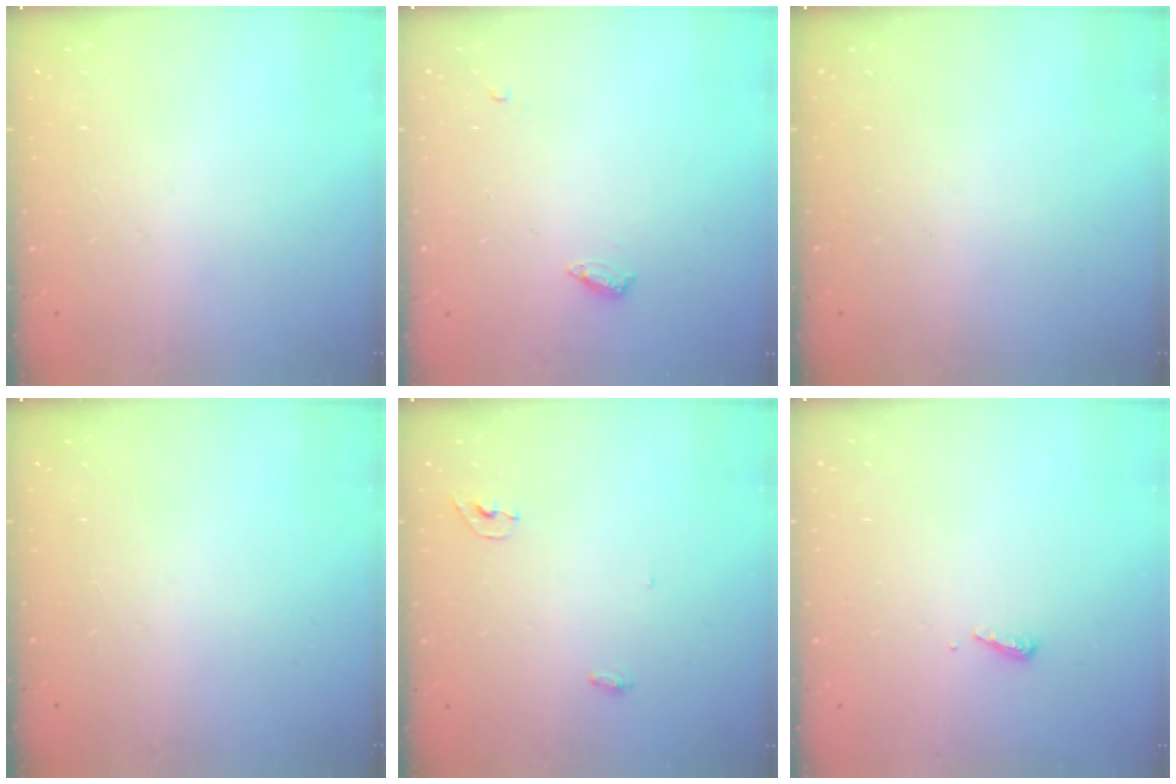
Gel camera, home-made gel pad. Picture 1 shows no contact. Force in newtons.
{"total": 4.5, "press": 4.5, "slide": 0.4}
{"total": 0.0}
{"total": 0.0}
{"total": 6.4, "press": 4.1, "slide": 4.9}
{"total": 4.8, "press": 4.8, "slide": 0.5}